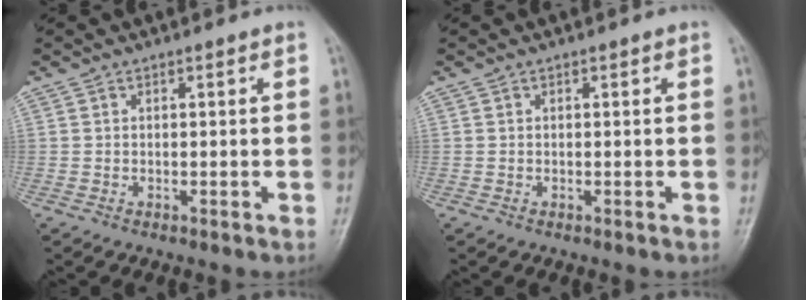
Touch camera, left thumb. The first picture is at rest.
{"total": 0.0}